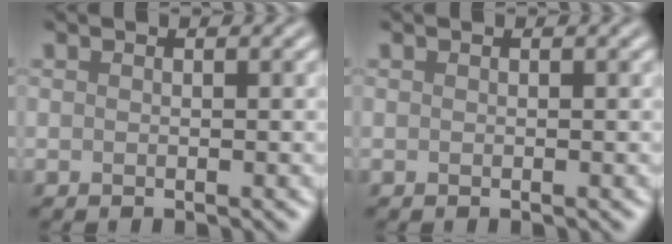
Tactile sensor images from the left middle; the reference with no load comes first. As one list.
[{"total": 0.0}]